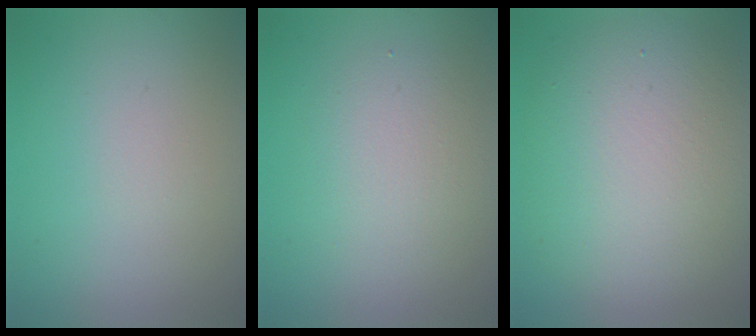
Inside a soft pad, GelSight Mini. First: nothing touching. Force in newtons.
{"total": 3.1, "press": 3.1, "slide": 0.1}
{"total": 9.3, "press": 9.3, "slide": 0.8}